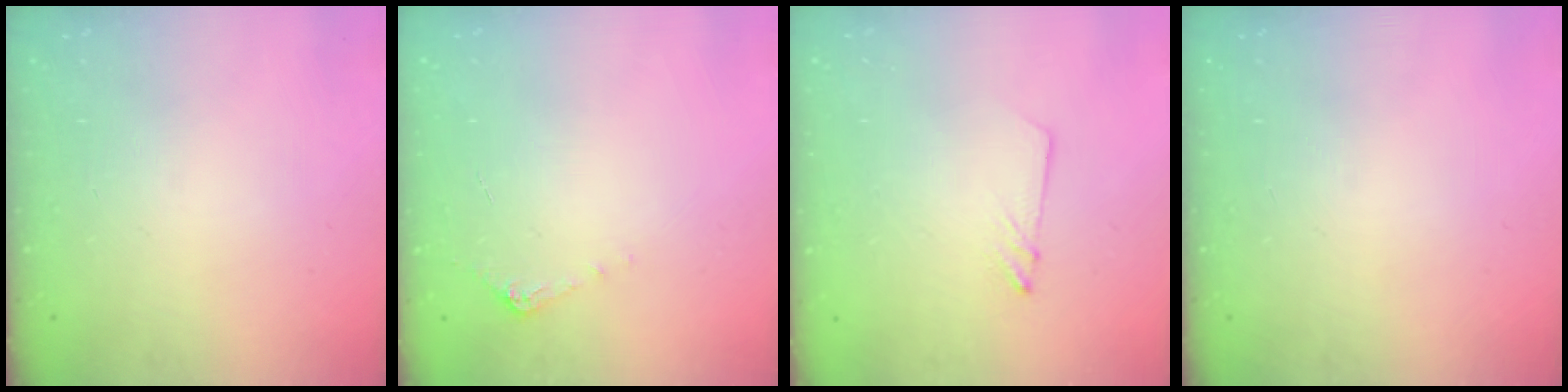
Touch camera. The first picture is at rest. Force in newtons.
{"total": 5.4, "press": 5.4, "slide": 0.5}
{"total": 1.5, "press": 1.5, "slide": 0.1}
{"total": 0.0}